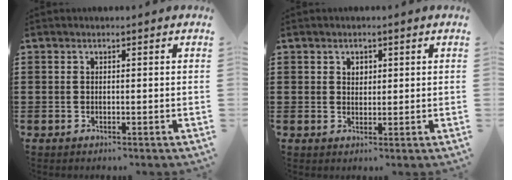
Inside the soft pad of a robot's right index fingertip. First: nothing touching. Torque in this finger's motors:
{"motor_torque": [0.01, -0.01, 0.00, 0.00]}